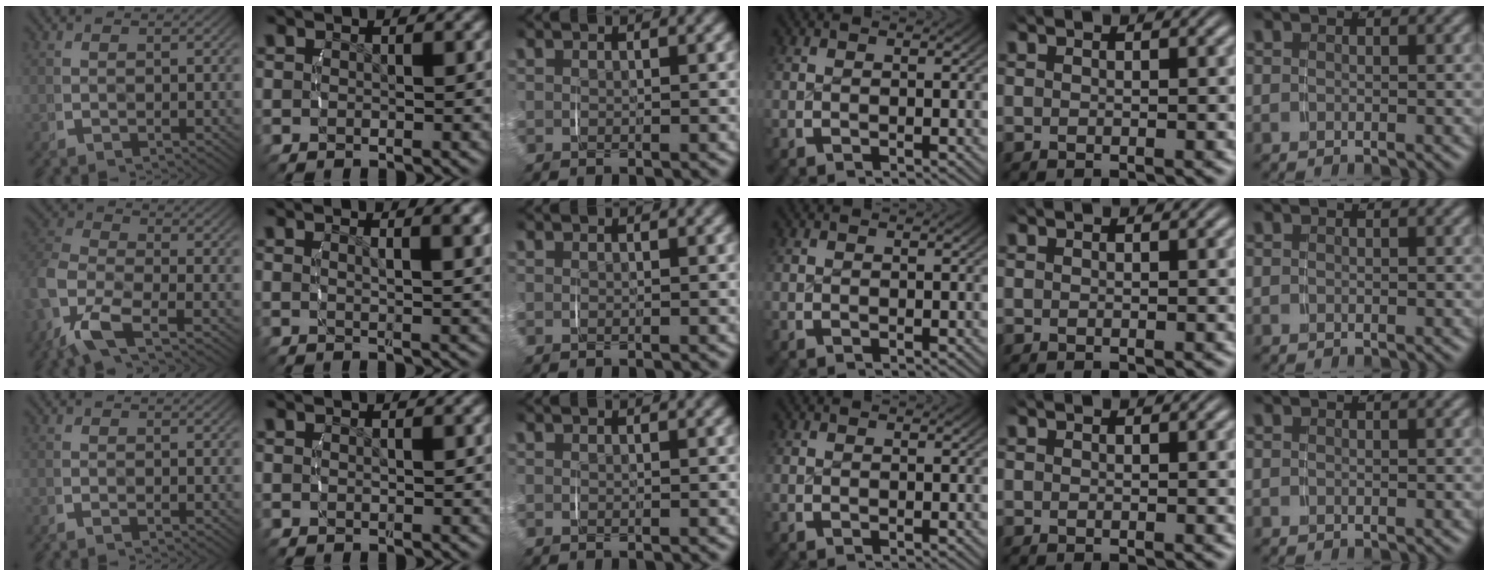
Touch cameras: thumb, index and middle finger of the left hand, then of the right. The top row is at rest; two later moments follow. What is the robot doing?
{"motion": "lift_and_place", "object": "ethernet cable"}